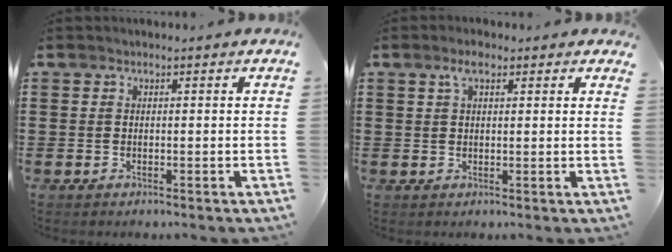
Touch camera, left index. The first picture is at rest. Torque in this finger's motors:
{"motor_torque": [0.72, -0.84, 0.07, 0.07]}